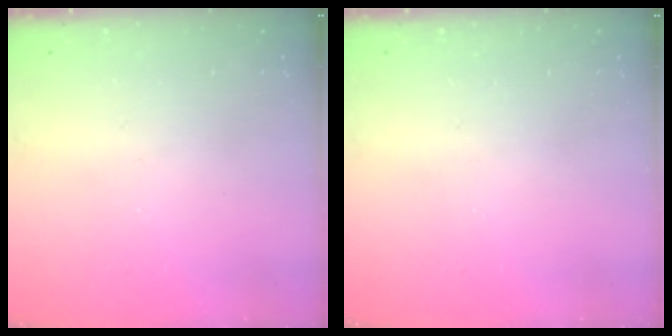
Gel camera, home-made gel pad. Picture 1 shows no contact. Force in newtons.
{"total": 0.0}